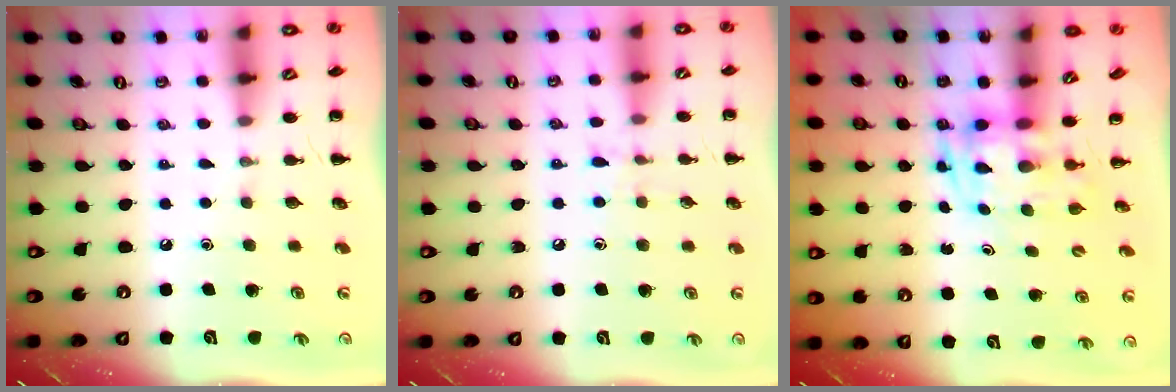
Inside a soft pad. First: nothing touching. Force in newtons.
{"total": 5.8, "press": 5.5, "slide": 2.0}
{"total": 3.8, "press": 3.7, "slide": 0.8}